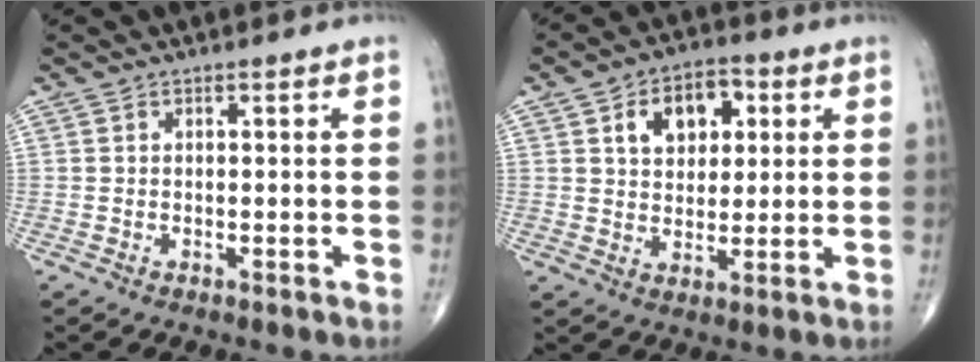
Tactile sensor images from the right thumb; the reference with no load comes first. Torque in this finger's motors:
{"motor_torque": [0.00, 0.03, 0.11, 0.03, 0.13]}